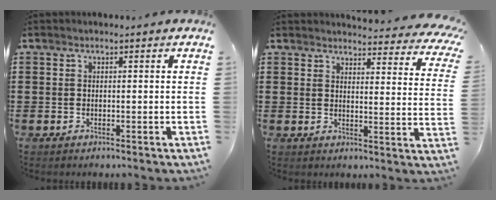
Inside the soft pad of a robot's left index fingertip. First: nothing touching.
{"total": 4.1, "force": [3.9, 0.2, 1.1], "torque": [-0.023, -0.027, 0.067]}